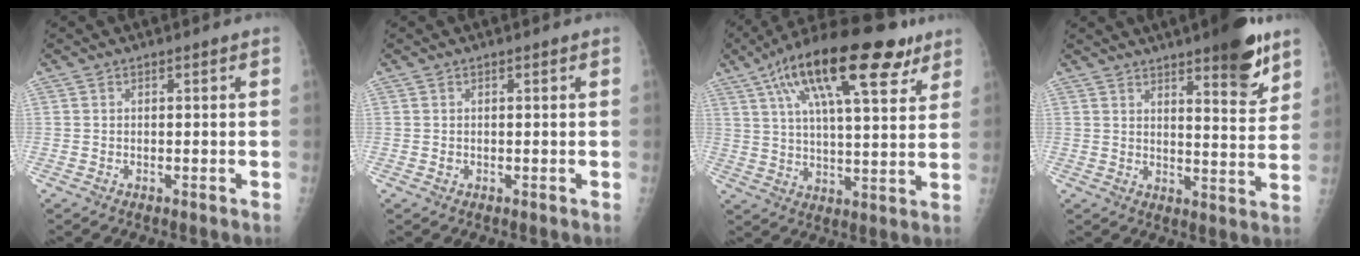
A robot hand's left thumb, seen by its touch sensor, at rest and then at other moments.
{"total": 0.6, "force": [0.2, 0.5, 0.3], "torque": [0.001, 0.000, 0.004]}
{"total": 22.7, "force": [12.1, 7.7, 17.6], "torque": [-0.278, -0.005, 0.194]}
{"total": 12.2, "force": [8.0, 2.9, 8.8], "torque": [-0.095, -0.048, 0.111]}